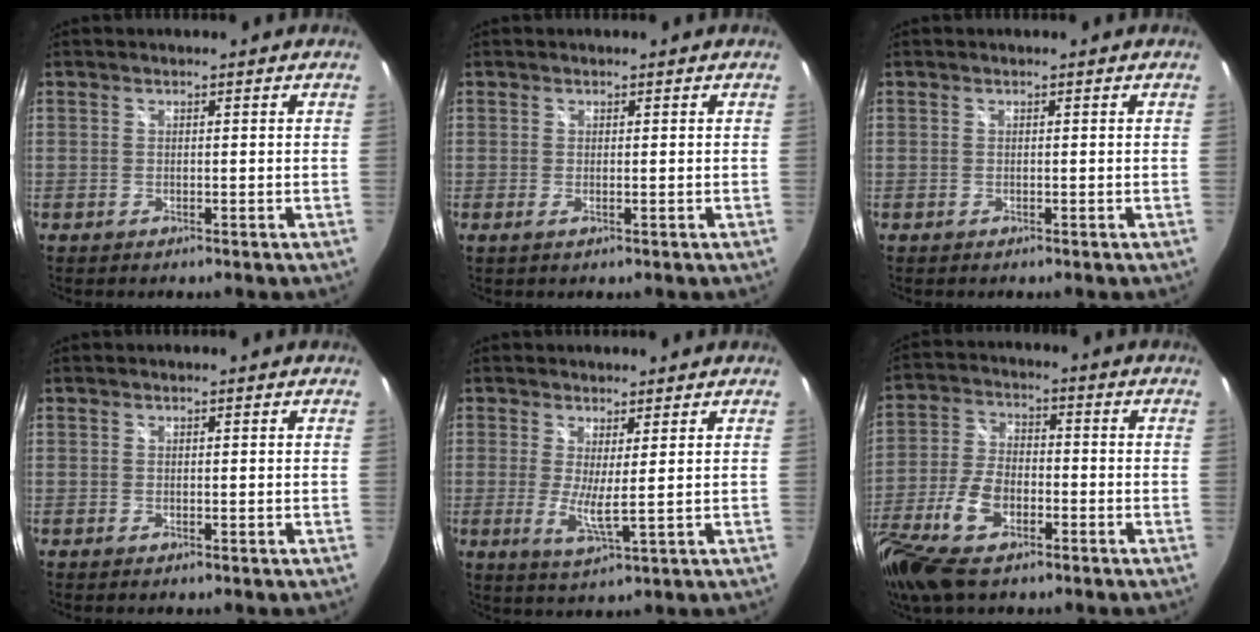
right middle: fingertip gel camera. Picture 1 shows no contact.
{"total": 0.8, "force": [-0.1, -0.2, 0.8], "torque": [-0.014, -0.002, -0.002]}
{"total": 0.0}
{"total": 0.0}
{"total": 4.7, "force": [0.6, 0.1, 4.6], "torque": [-0.090, -0.017, 0.008]}
{"total": 13.9, "force": [-7.6, 6.8, 9.4], "torque": [-0.203, -0.023, -0.147]}